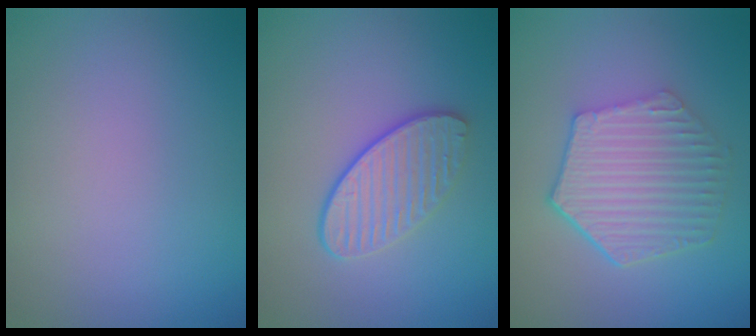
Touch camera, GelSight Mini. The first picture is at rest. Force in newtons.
{"total": 3.5, "press": 3.2, "slide": 1.4}
{"total": 6.1, "press": 4.7, "slide": 4.0}